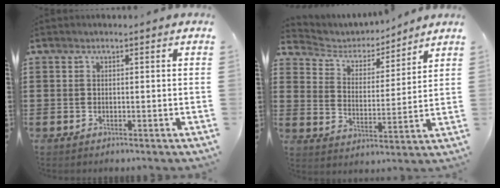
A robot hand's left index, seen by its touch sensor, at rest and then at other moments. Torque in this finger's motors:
{"motor_torque": [1.07, -1.07, 0.02, -0.03]}